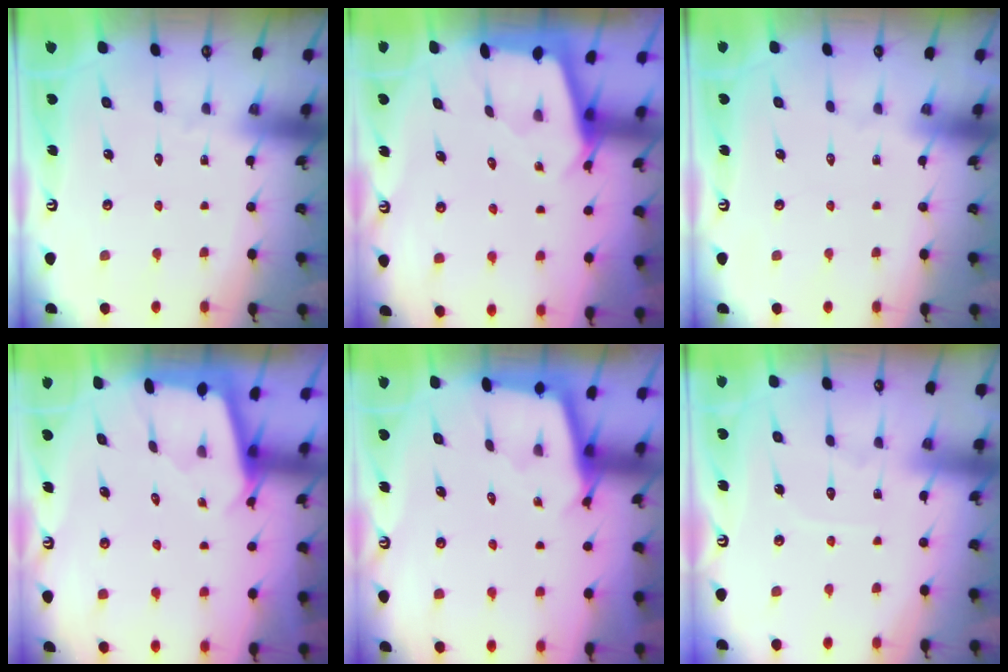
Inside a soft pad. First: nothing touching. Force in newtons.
{"total": 2.4, "press": 2.4, "slide": 0.3}
{"total": 0.0}
{"total": 1.8, "press": 1.8, "slide": 0.2}
{"total": 2.5, "press": 2.5, "slide": 0.2}
{"total": 3.7, "press": 3.7, "slide": 0.5}